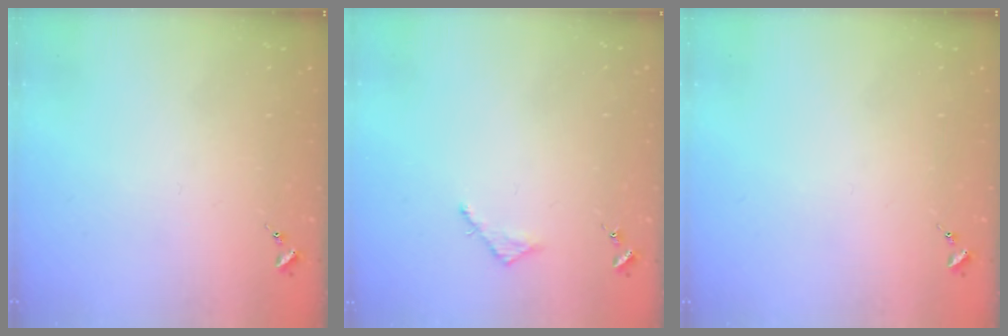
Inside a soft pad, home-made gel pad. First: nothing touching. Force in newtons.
{"total": 2.5, "press": 2.5, "slide": 0.2}
{"total": 0.0}